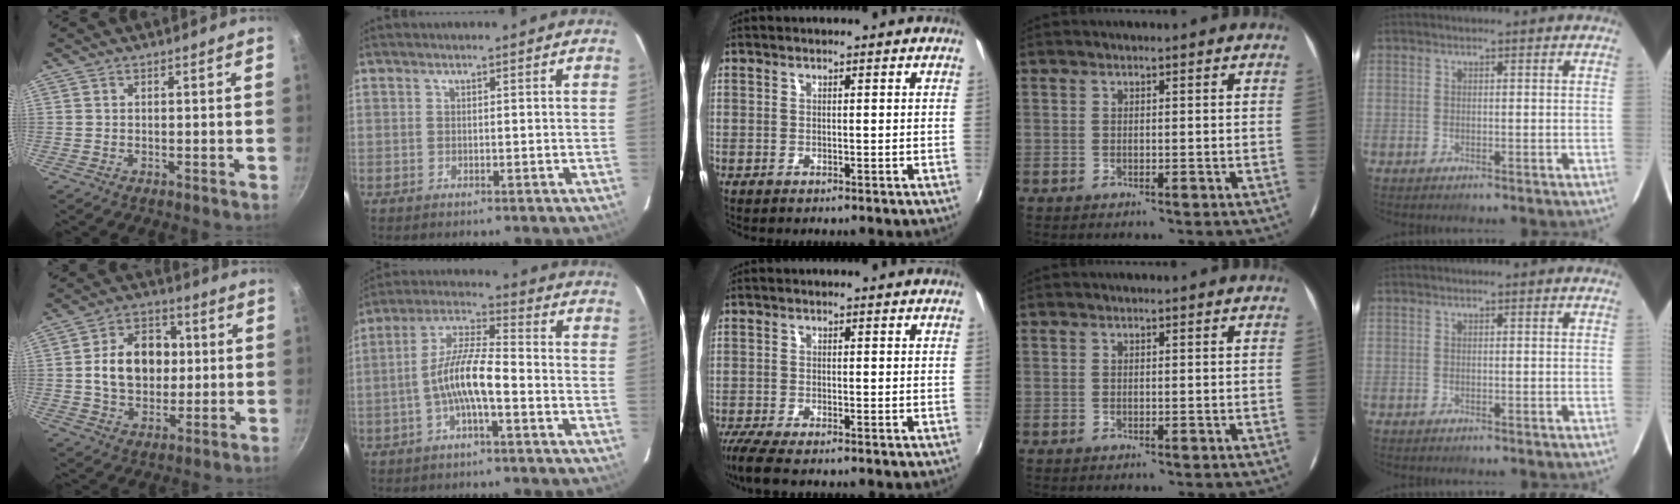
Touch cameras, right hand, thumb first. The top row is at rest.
{"thumb": {"total": 14.2, "force": [1.3, 10.7, 9.3], "torque": [-0.112, 0.016, 0.016]}, "index": {"total": 9.3, "force": [-3.2, 1.8, 8.6], "torque": [-0.181, 0.012, -0.060]}, "middle": {"total": 5.4, "force": [-4.2, 0.6, 3.3], "torque": [-0.082, -0.026, -0.080]}}